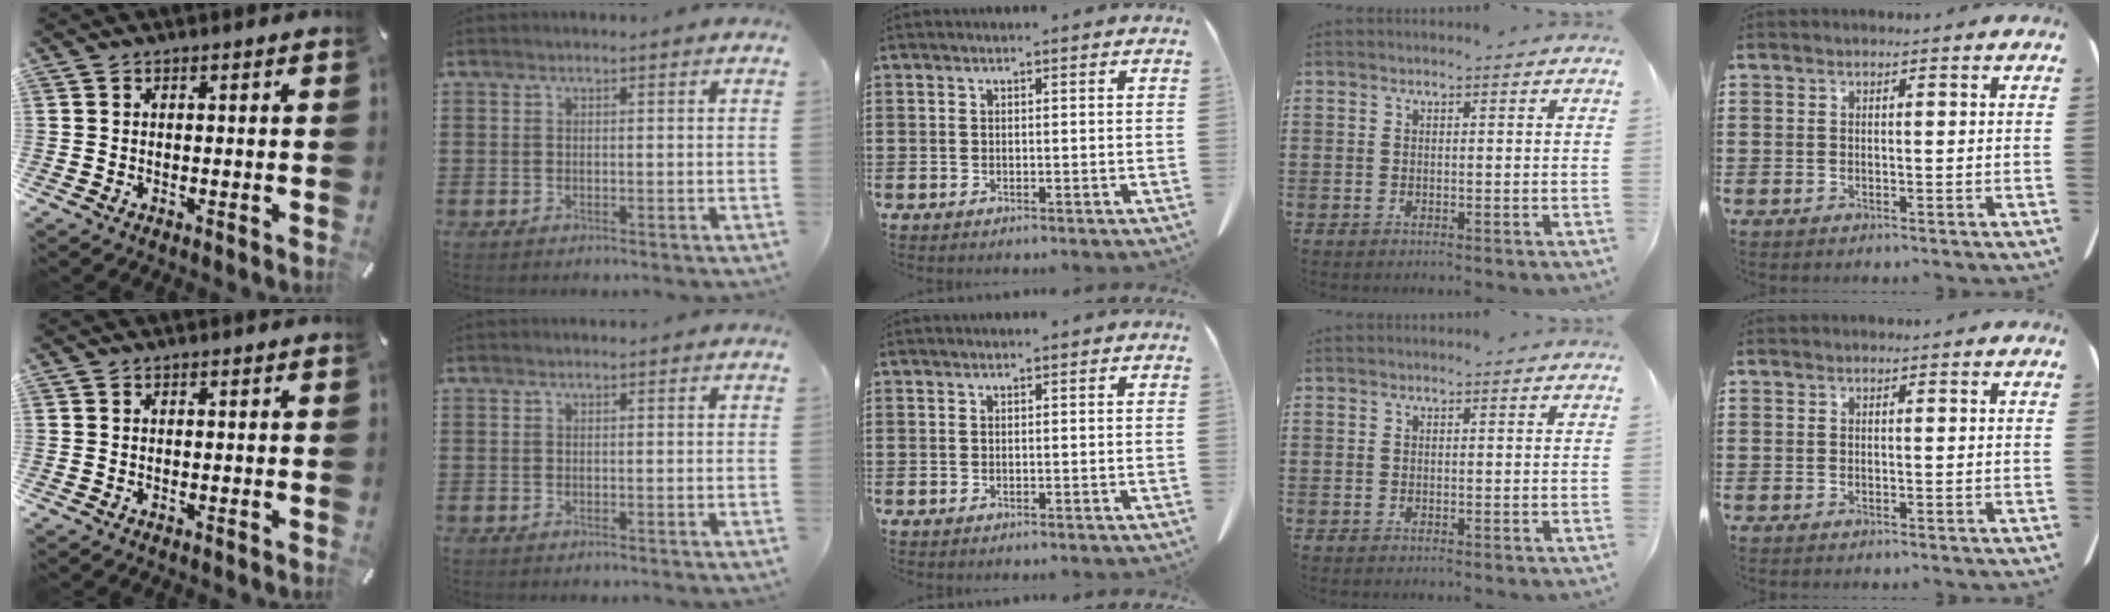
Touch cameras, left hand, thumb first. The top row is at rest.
{}